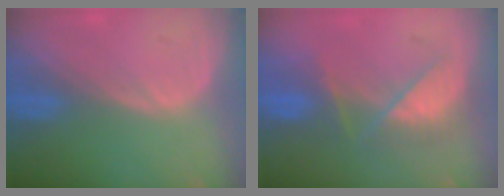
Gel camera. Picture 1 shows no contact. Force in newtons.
{"total": 7.2, "press": 7.0, "slide": 1.7}